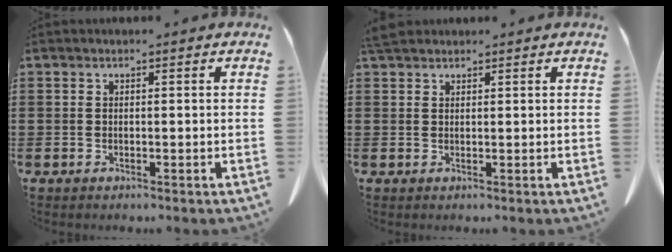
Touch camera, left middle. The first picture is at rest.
{"total": 2.6, "force": [2.1, 1.0, 1.0], "torque": [-0.028, 0.003, 0.042]}